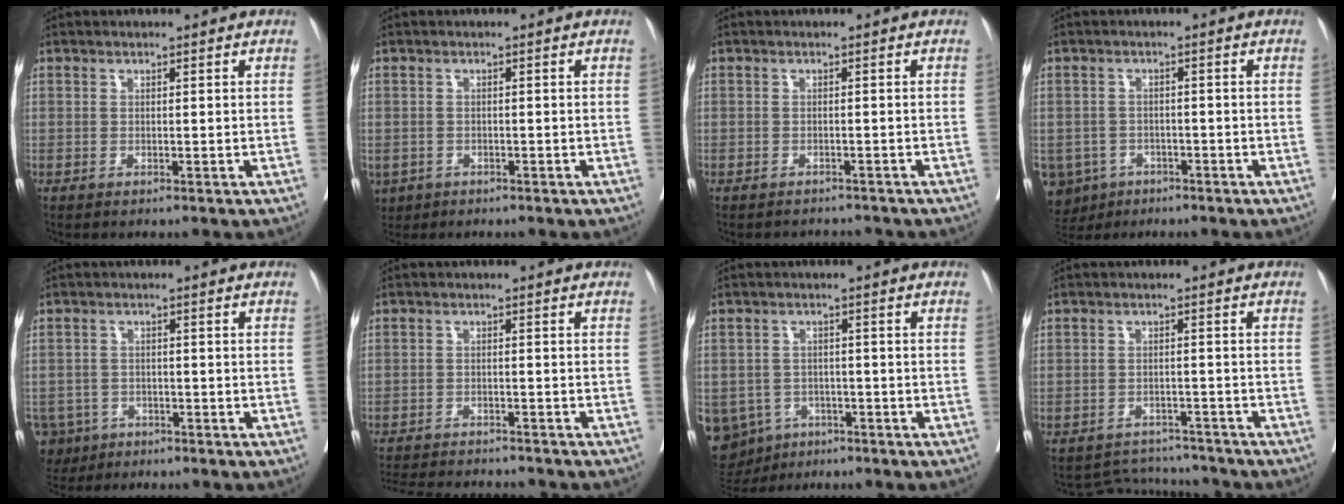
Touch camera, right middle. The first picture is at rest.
{"total": 3.9, "force": [-2.2, 3.0, 1.0], "torque": [-0.019, 0.000, -0.033]}
{"total": 3.2, "force": [-3.1, 0.7, -0.2], "torque": [0.010, -0.006, -0.042]}
{"total": 7.6, "force": [-4.4, 6.1, 1.4], "torque": [-0.036, 0.001, -0.065]}
{"total": 6.3, "force": [-3.9, 4.9, 0.8], "torque": [-0.021, 0.003, -0.063]}
{"total": 12.8, "force": [-11.9, 2.1, 4.2], "torque": [-0.078, -0.008, -0.162]}
{"total": 10.6, "force": [-5.4, 8.8, 2.6], "torque": [-0.080, 0.003, -0.069]}
{"total": 5.5, "force": [-5.3, 0.8, -1.2], "torque": [0.016, 0.016, -0.076]}